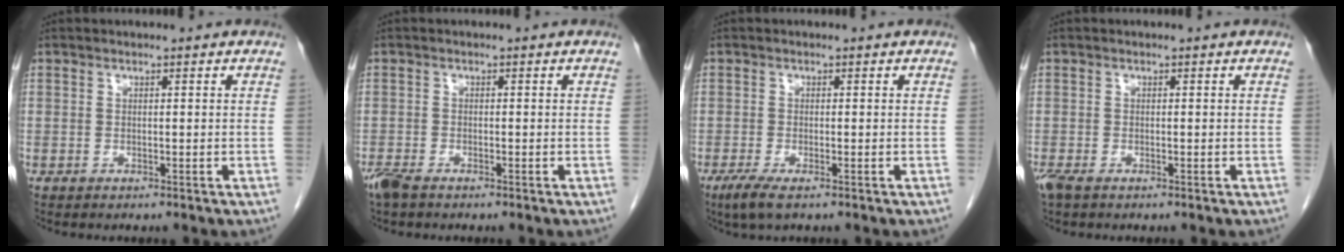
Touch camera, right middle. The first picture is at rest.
{"total": 2.6, "force": [-2.1, 0.6, 1.4], "torque": [-0.034, -0.007, -0.041]}
{"total": 3.1, "force": [-1.9, 0.5, 2.4], "torque": [-0.053, -0.010, -0.039]}
{"total": 2.2, "force": [-1.6, 0.7, 1.3], "torque": [-0.034, -0.008, -0.029]}